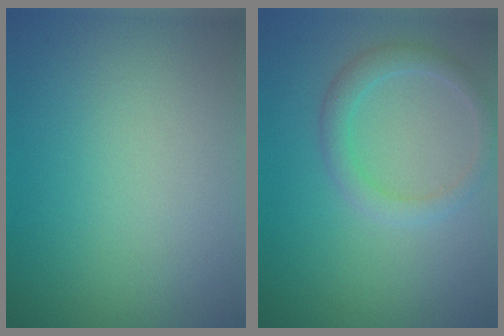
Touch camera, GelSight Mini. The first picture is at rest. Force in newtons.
{"total": 2.4, "press": 2.4, "slide": 0.2}